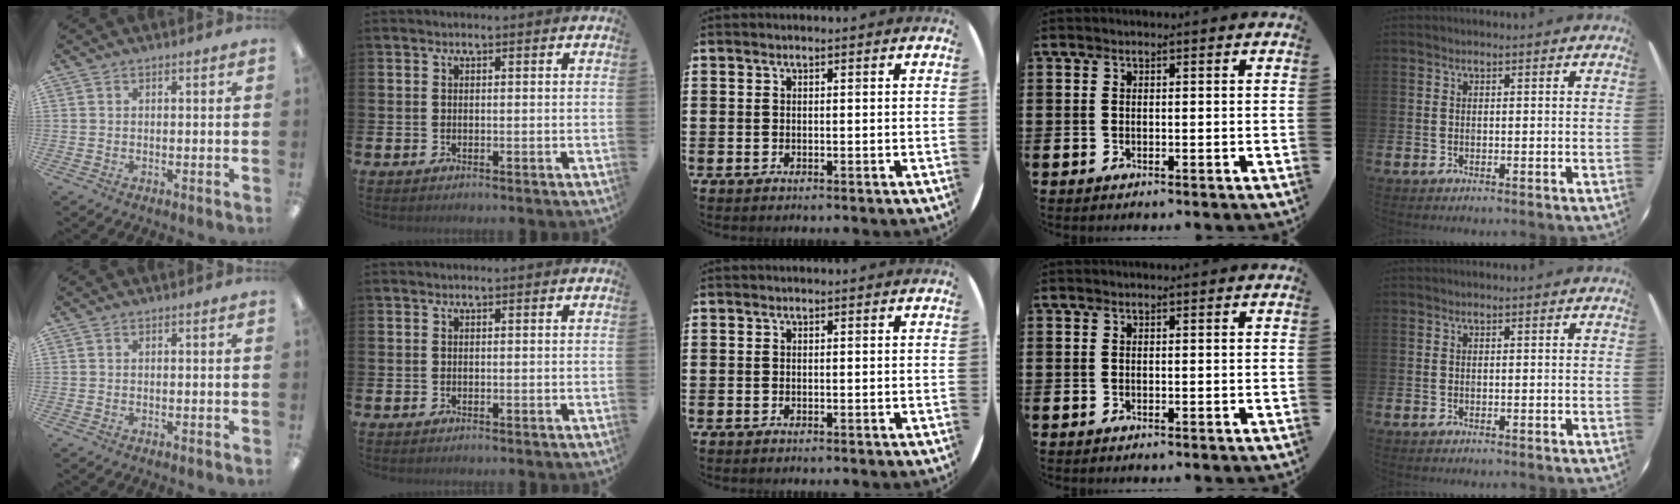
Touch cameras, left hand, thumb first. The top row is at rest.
{}